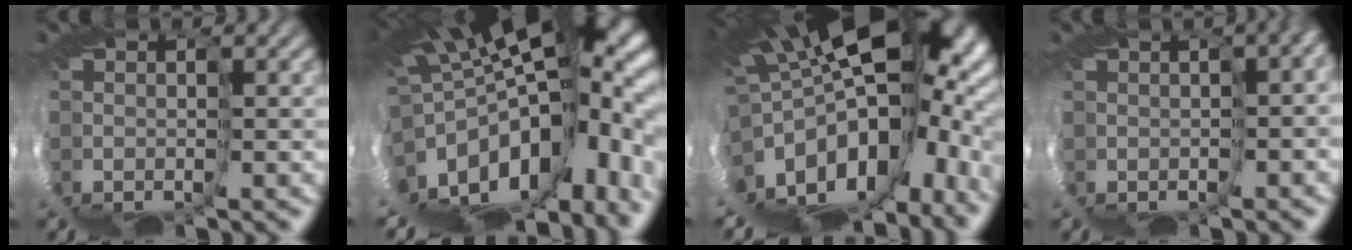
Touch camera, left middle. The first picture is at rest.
{"total": 10.0, "force": [-1.5, 4.0, 9.0], "torque": [-0.146, -0.031, -0.010]}
{"total": 10.6, "force": [-0.1, 4.9, 9.4], "torque": [-0.166, -0.056, 0.020]}
{"total": 5.2, "force": [-1.6, 2.4, 4.4], "torque": [-0.063, 0.010, 0.001]}